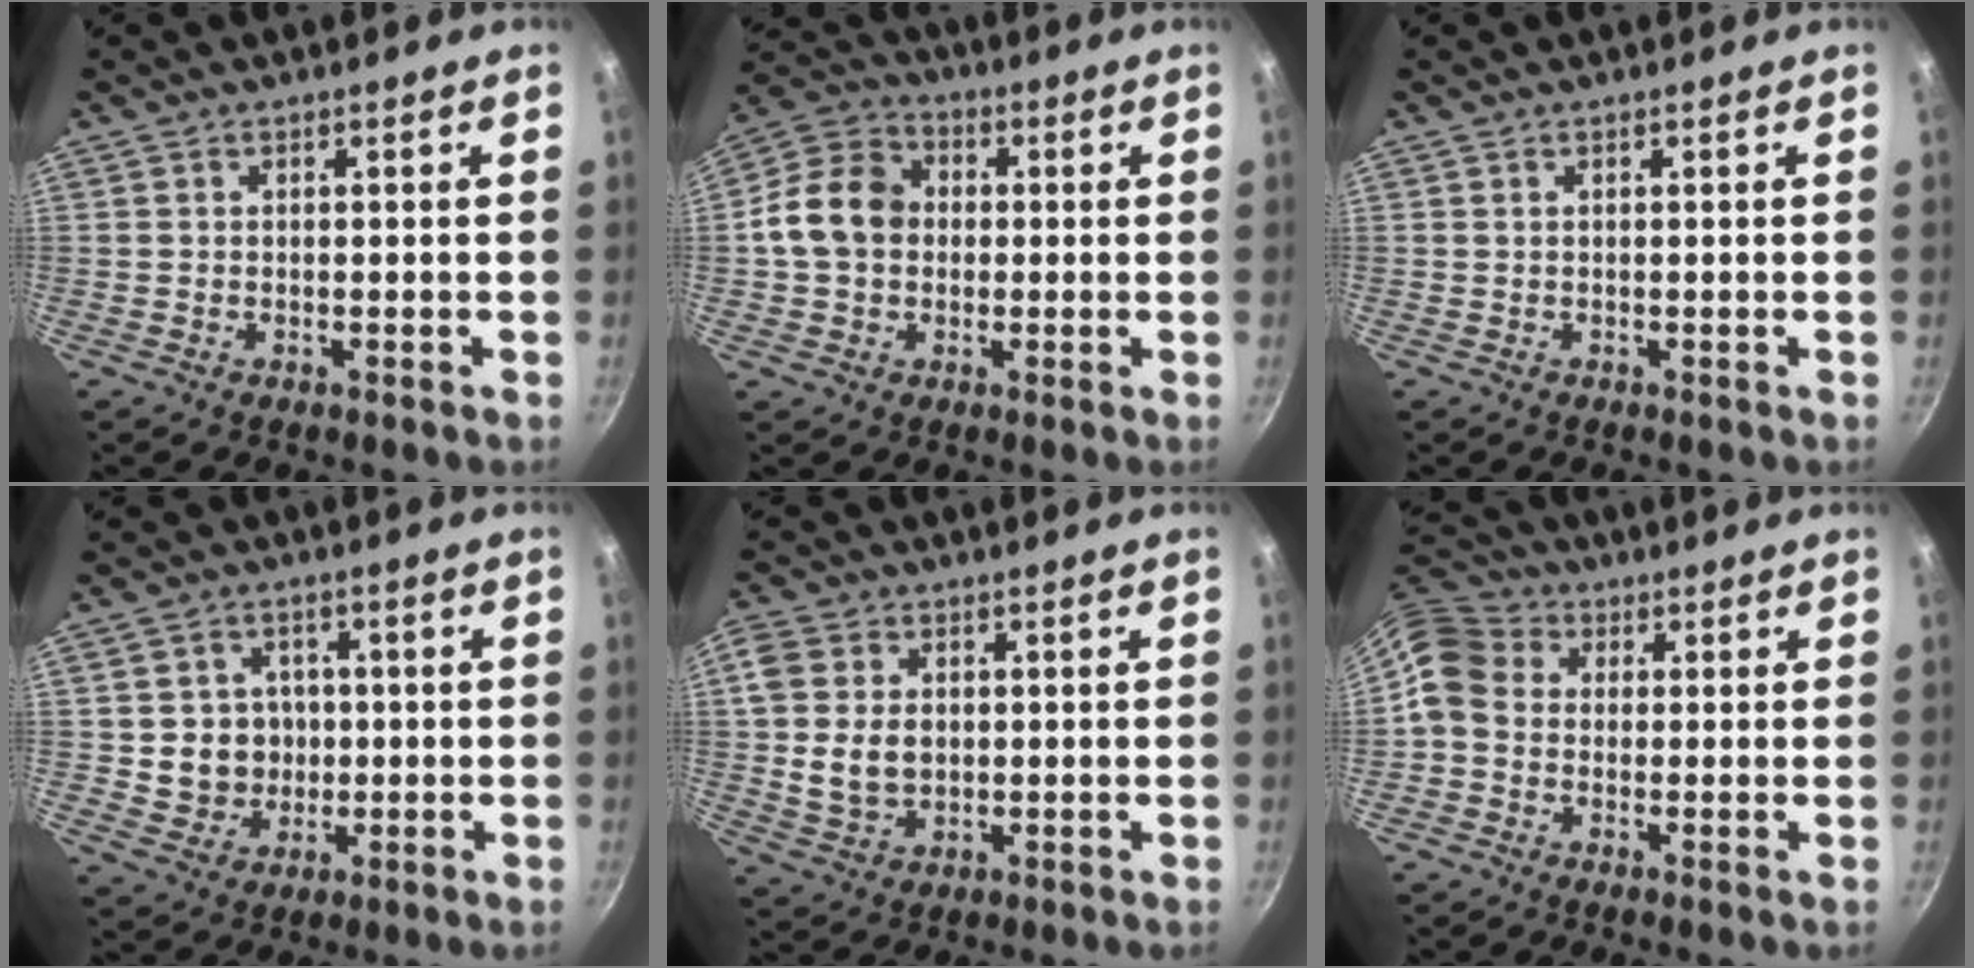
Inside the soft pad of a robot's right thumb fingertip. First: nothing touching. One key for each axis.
{"total": 11.3, "fx": 0.0, "fy": 9.3, "fz": 6.5, "tx": -0.086, "ty": 0.021, "tz": -0.019}
{"total": 0.0}
{"total": 7.1, "fx": -0.1, "fy": 6.8, "fz": 2.1, "tx": 0.002, "ty": 0.011, "tz": 0.005}
{"total": 8.5, "fx": 0.1, "fy": 6.5, "fz": 5.5, "tx": -0.094, "ty": -0.001, "tz": -0.001}
{"total": 8.1, "fx": 0.2, "fy": 6.8, "fz": 4.3, "tx": -0.061, "ty": 0.022, "tz": -0.018}